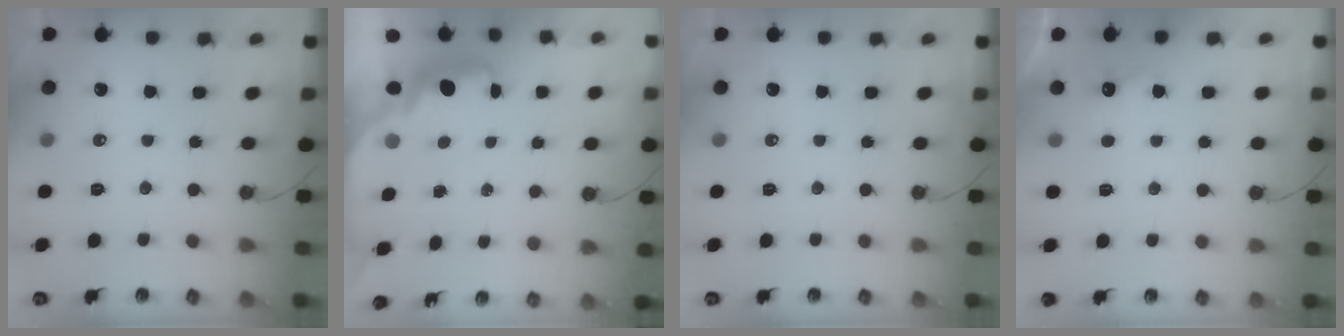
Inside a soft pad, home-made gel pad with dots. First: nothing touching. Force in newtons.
{"total": 2.2, "press": 2.2, "slide": 0.6}
{"total": 0.0}
{"total": 2.8, "press": 2.7, "slide": 0.9}